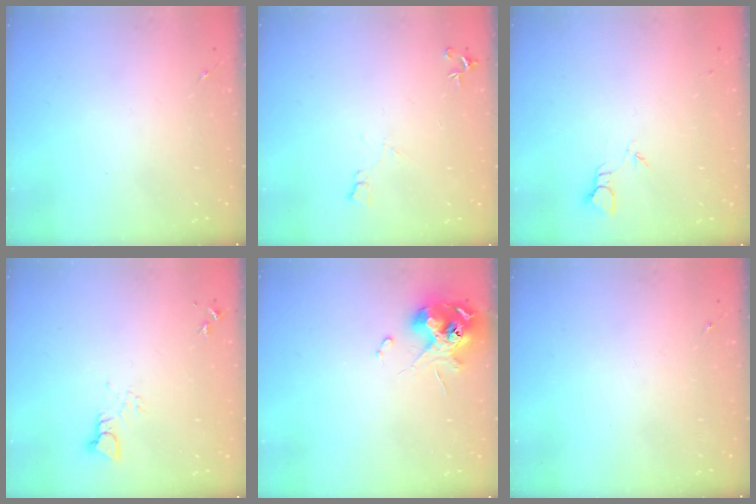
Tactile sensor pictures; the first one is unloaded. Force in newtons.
{"total": 5.9, "press": 5.8, "slide": 1.0}
{"total": 2.4, "press": 2.4, "slide": 0.2}
{"total": 3.3, "press": 3.3, "slide": 0.4}
{"total": 11.3, "press": 11.2, "slide": 1.5}
{"total": 0.0}